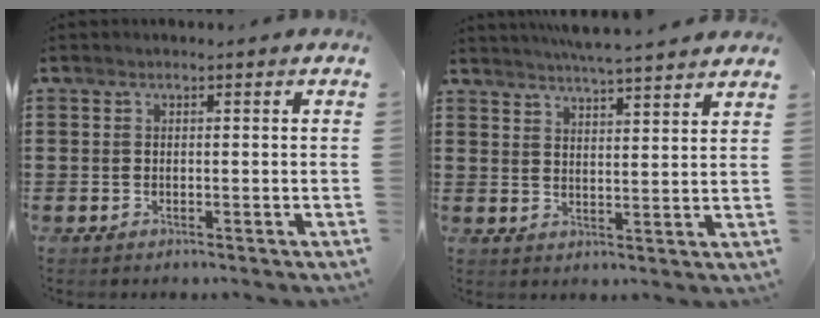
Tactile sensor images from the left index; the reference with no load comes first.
{"total": 4.2, "force": [4.1, -0.4, 0.7], "torque": [-0.031, -0.019, 0.073]}